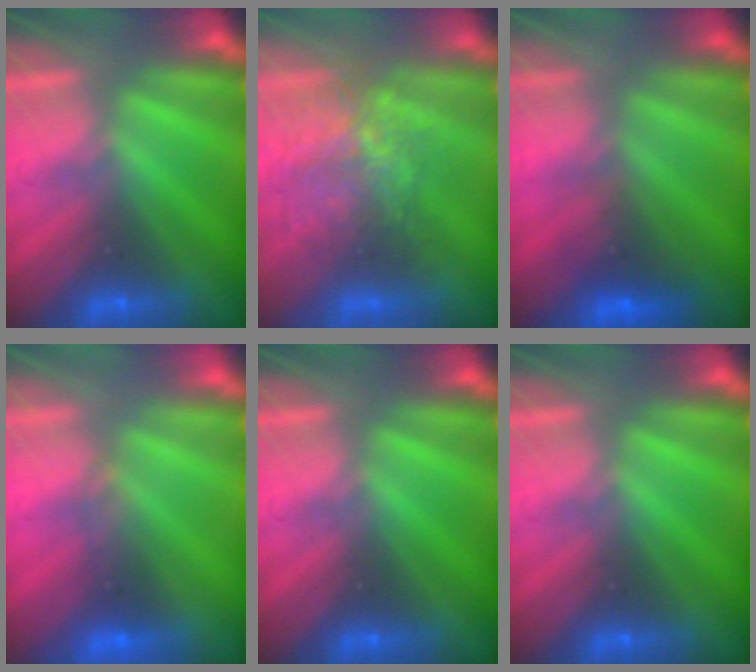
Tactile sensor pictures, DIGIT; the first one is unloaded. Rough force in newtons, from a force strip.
{"total": 3.8}
{"total": 6.9}
{"total": 1.7}
{"total": 0.0}
{"total": 0.0}